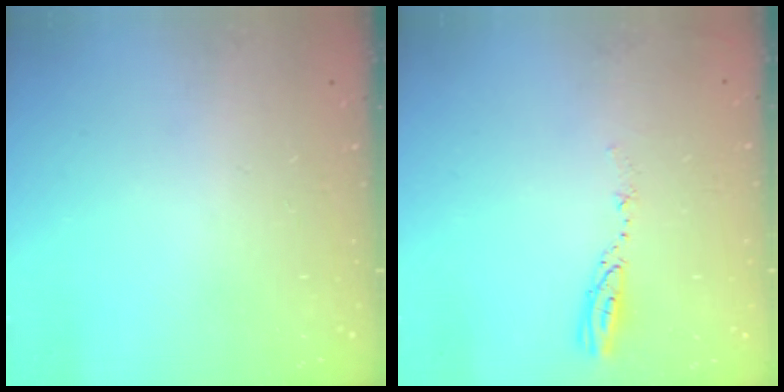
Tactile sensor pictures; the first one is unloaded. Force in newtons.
{"total": 4.0, "press": 3.9, "slide": 0.5}